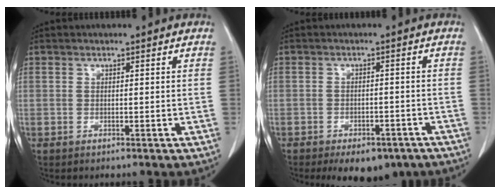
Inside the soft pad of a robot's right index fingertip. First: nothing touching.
{"total": 8.9, "force": [-6.5, 4.4, 4.2], "torque": [-0.041, 0.005, -0.084]}